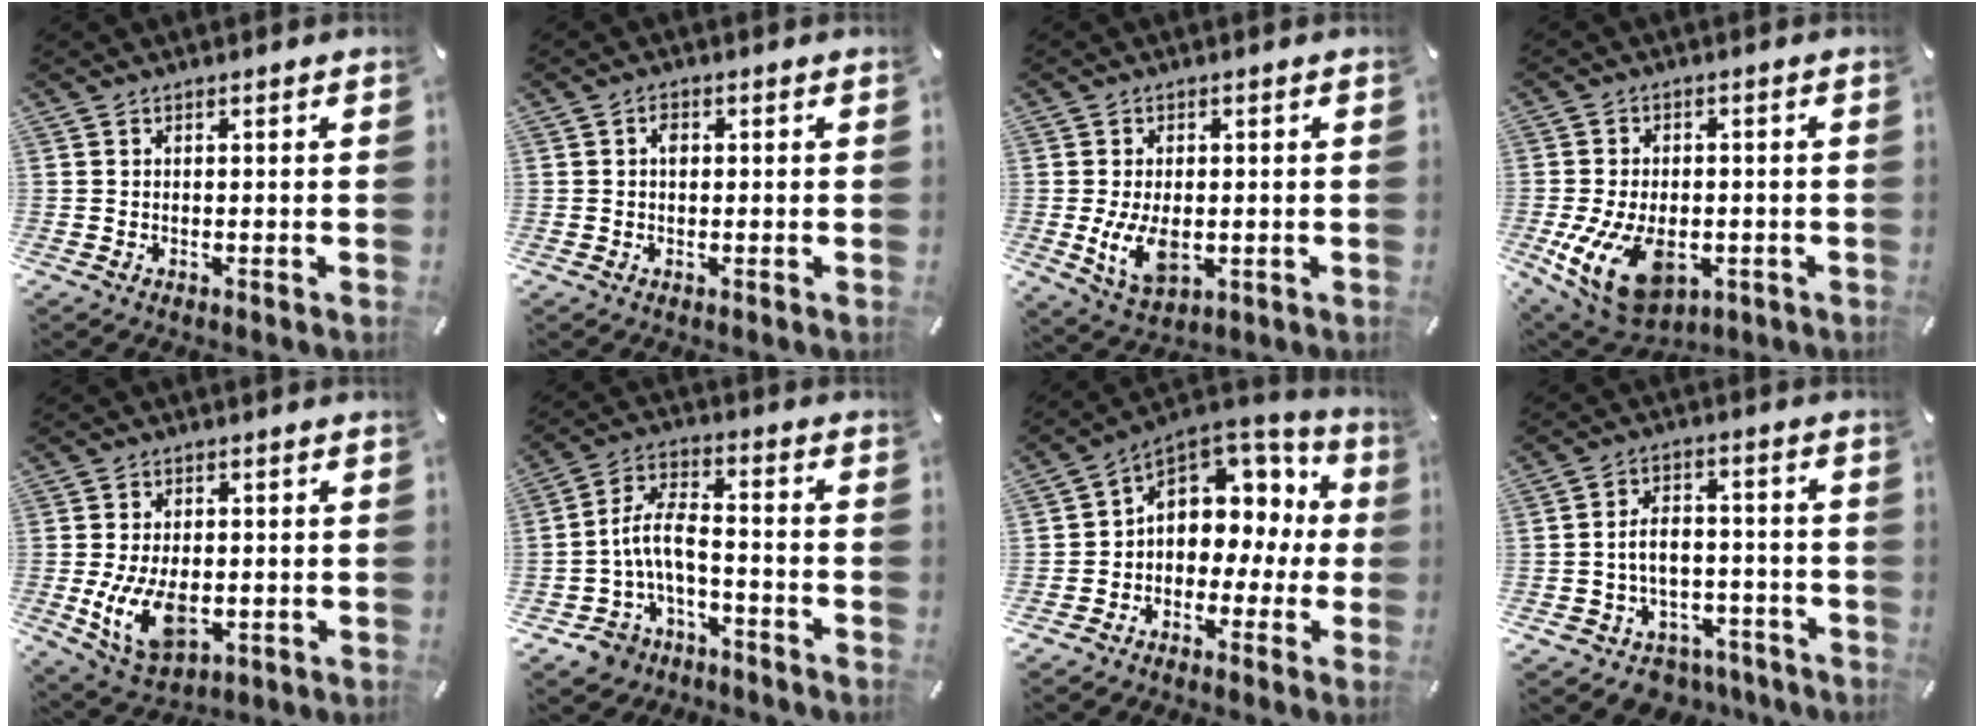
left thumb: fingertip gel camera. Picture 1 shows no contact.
{"total": 1.9, "force": [0.2, 1.4, 1.3], "torque": [-0.019, 0.003, 0.000]}
{"total": 8.6, "force": [-1.1, 5.4, 6.6], "torque": [-0.140, -0.006, -0.018]}
{"total": 14.0, "force": [-3.7, 9.0, 10.1], "torque": [-0.213, 0.002, -0.060]}
{"total": 11.4, "force": [-1.9, 7.1, 8.7], "torque": [-0.174, -0.008, -0.031]}
{"total": 8.5, "force": [-2.8, 5.3, 6.0], "torque": [-0.136, 0.003, -0.058]}
{"total": 9.2, "force": [2.9, 7.7, 4.2], "torque": [-0.066, -0.026, 0.057]}
{"total": 7.4, "force": [-2.1, 6.4, 3.3], "torque": [-0.070, 0.019, -0.034]}